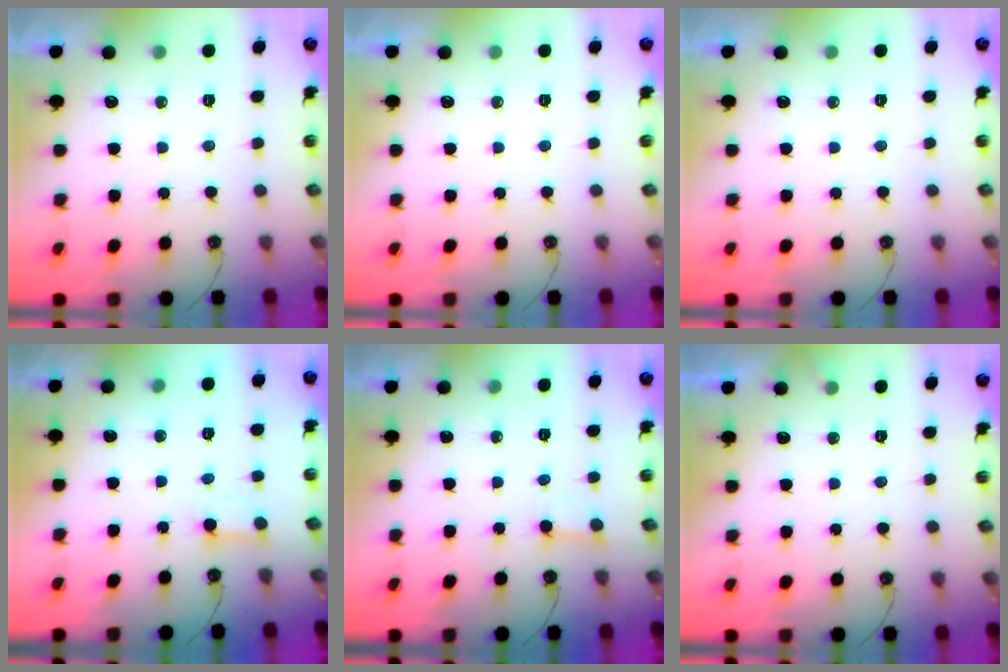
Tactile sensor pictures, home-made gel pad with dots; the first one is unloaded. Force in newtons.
{"total": 0.0}
{"total": 0.0}
{"total": 2.2, "press": 2.2, "slide": 0.1}
{"total": 2.2, "press": 2.2, "slide": 0.2}
{"total": 4.4, "press": 4.4, "slide": 0.2}